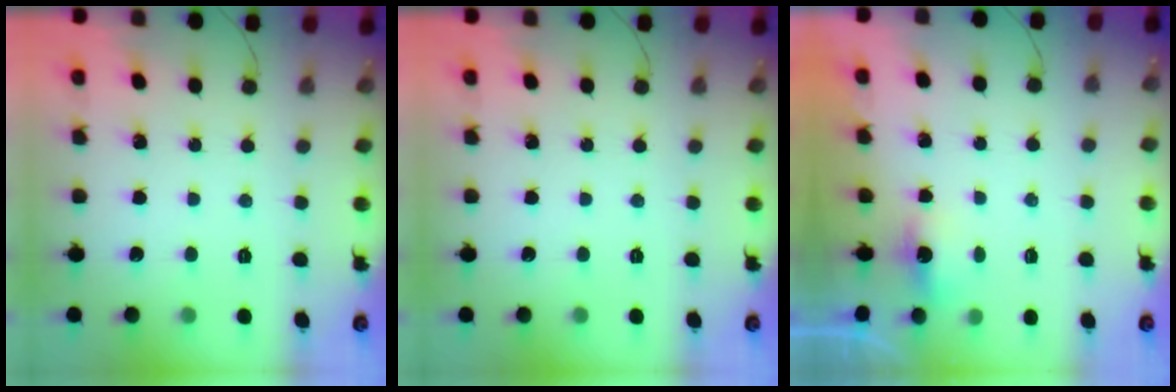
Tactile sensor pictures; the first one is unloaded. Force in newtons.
{"total": 0.0}
{"total": 2.9, "press": 2.8, "slide": 0.8}